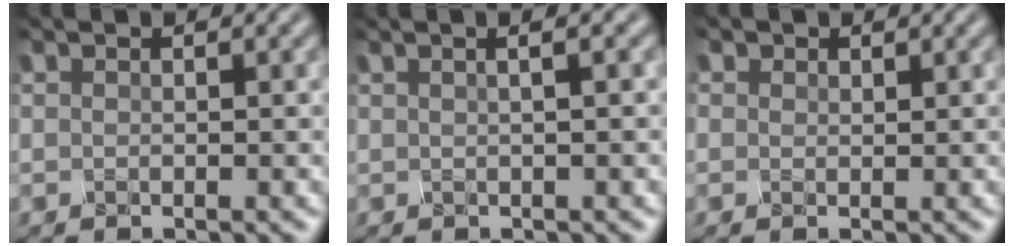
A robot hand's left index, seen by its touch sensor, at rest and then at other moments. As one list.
[{"total": 4.3, "force": [1.7, 2.1, 3.3], "torque": [-0.023, 0.040, 0.006]}, {"total": 1.4, "force": [-0.5, -0.5, -1.2], "torque": [0.013, -0.005, 0.012]}]